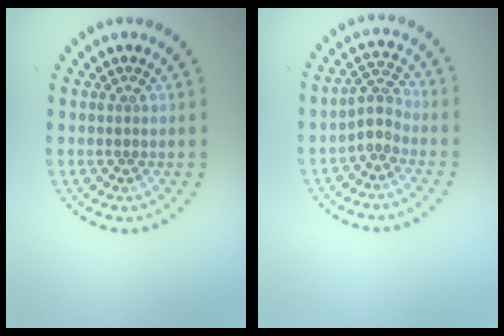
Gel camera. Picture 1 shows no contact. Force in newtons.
{"total": 2.1, "press": 1.6, "slide": 1.4}